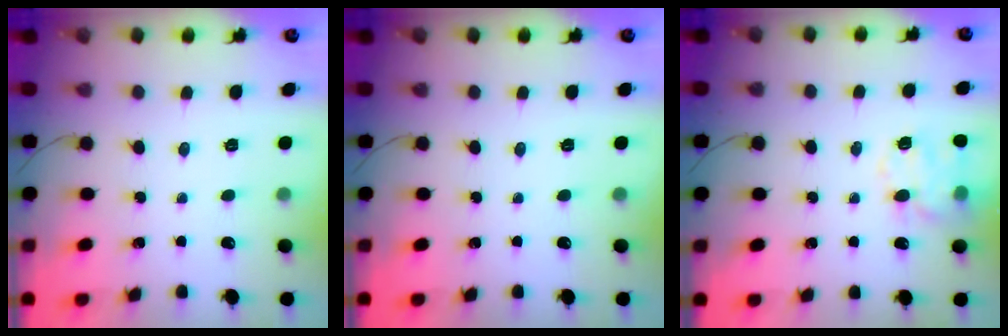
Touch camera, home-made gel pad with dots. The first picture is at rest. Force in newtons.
{"total": 0.0}
{"total": 13.6, "press": 13.5, "slide": 2.0}